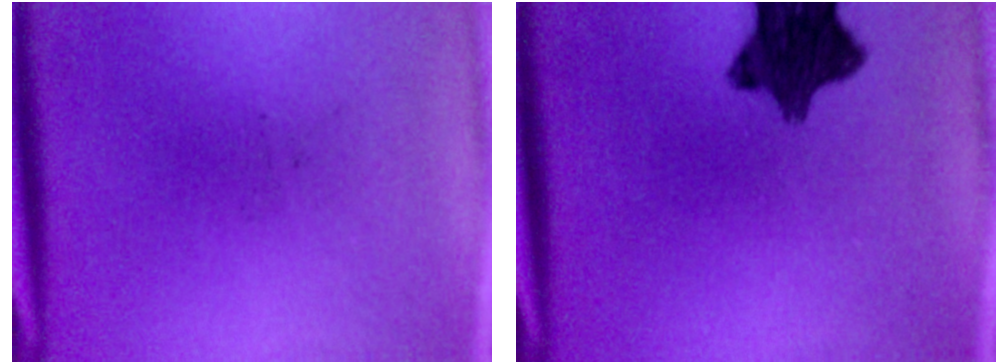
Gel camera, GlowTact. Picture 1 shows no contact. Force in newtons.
{"total": 10.2}